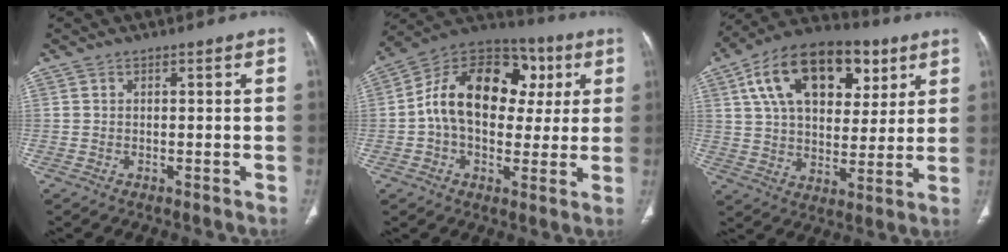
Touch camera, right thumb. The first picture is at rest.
{"total": 21.0, "force": [3.1, 14.4, 15.0], "torque": [-0.212, 0.030, 0.040]}
{"total": 22.4, "force": [9.2, 13.5, 15.4], "torque": [-0.225, 0.001, 0.146]}